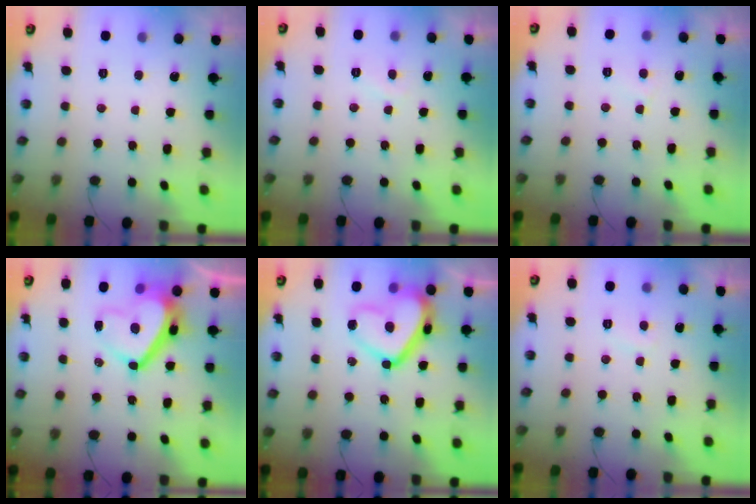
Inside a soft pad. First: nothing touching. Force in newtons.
{"total": 1.6, "press": 1.5, "slide": 0.6}
{"total": 2.3, "press": 2.3, "slide": 0.2}
{"total": 13.4, "press": 13.3, "slide": 1.6}
{"total": 16.7, "press": 16.7, "slide": 1.5}
{"total": 1.7, "press": 1.6, "slide": 0.6}